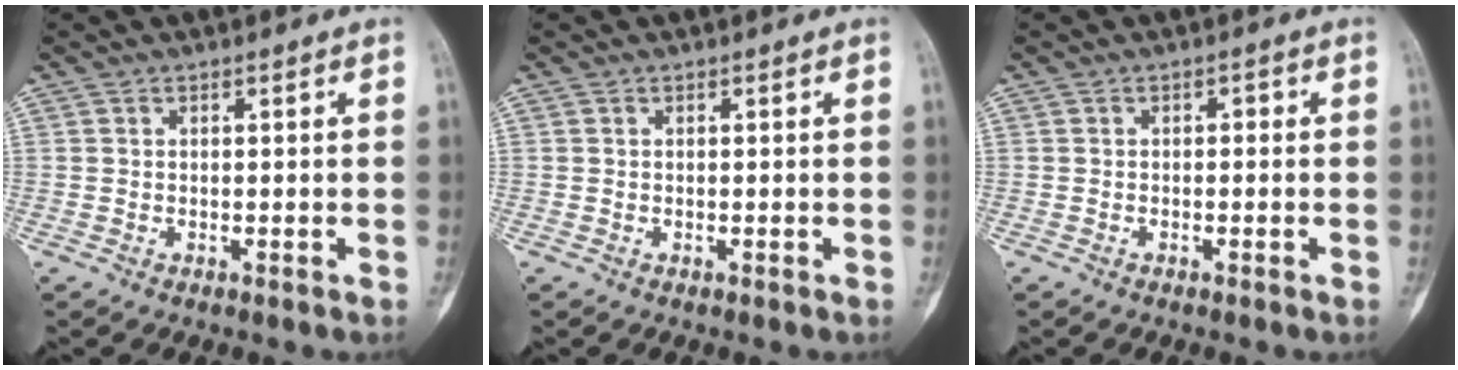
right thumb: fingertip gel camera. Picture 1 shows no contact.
{"total": 0.0}
{"total": 0.8, "force": [-0.2, 0.6, 0.6], "torque": [0.000, 0.007, -0.009]}